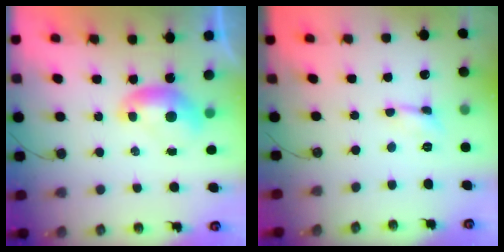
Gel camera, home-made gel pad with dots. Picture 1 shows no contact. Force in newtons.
{"total": 0.8, "press": 0.8, "slide": 0.1}